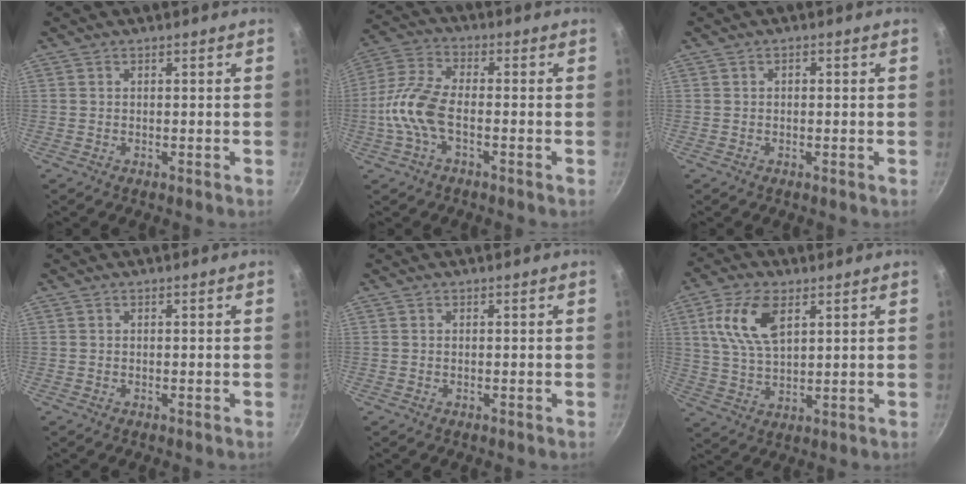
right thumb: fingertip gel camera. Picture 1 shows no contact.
{"total": 10.0, "force": [-2.5, 4.6, 8.6], "torque": [-0.182, 0.028, -0.066]}
{"total": 0.9, "force": [0.0, 0.6, 0.6], "torque": [-0.010, 0.006, 0.000]}
{"total": 0.0}
{"total": 0.0}
{"total": 11.0, "force": [4.1, 5.5, 8.5], "torque": [-0.164, -0.007, 0.082]}